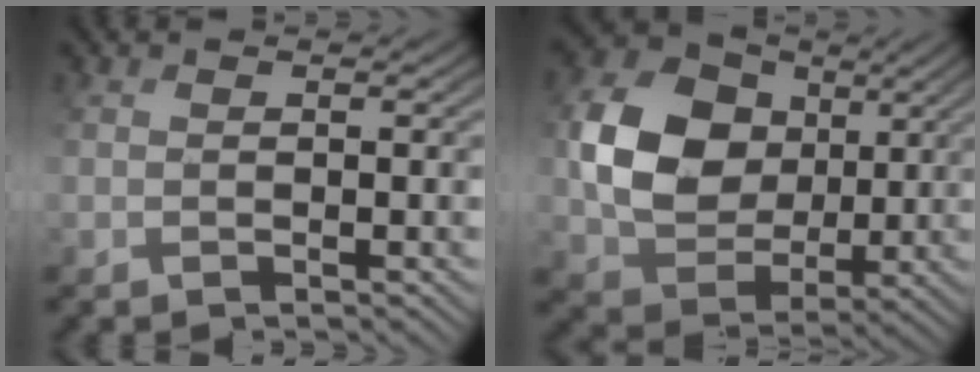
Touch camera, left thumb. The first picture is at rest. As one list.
[{"total": 10.4, "force": [2.7, 8.4, 5.5], "torque": [-0.123, 0.009, 0.049]}]